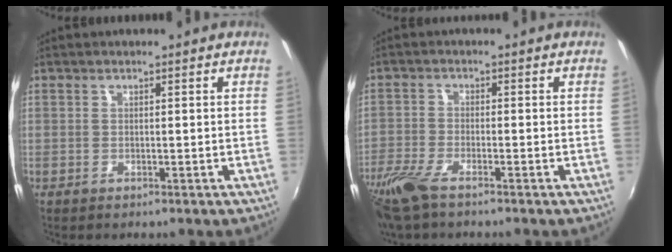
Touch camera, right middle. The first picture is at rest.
{"total": 8.1, "force": [-6.0, 2.0, 5.1], "torque": [-0.132, -0.027, -0.122]}